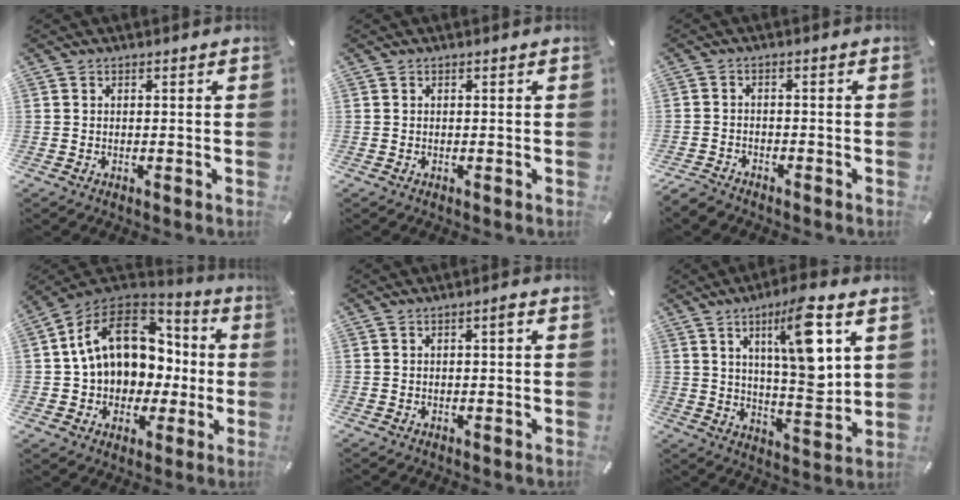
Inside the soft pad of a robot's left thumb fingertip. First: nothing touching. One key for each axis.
{"total": 0.0}
{"total": 3.0, "fx": -2.7, "fy": 1.2, "fz": 0.7, "tx": -0.024, "ty": 0.011, "tz": -0.057}
{"total": 17.3, "fx": 3.5, "fy": 13.4, "fz": 10.4, "tx": -0.197, "ty": -0.003, "tz": 0.067}
{"total": 2.1, "fx": -0.2, "fy": 0.6, "fz": 2.0, "tx": -0.037, "ty": 0.008, "tz": -0.006}
{"total": 15.1, "fx": 6.2, "fy": 4.4, "fz": 13.1, "tx": -0.199, "ty": -0.025, "tz": 0.094}